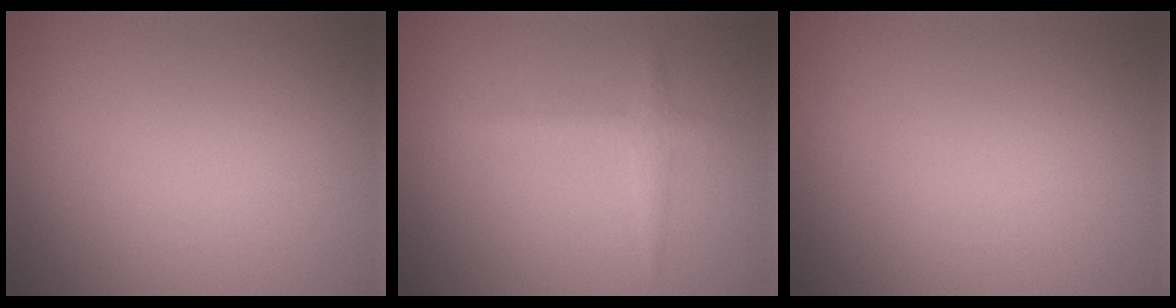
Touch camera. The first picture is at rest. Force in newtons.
{"total": 1.5, "press": 1.4, "slide": 0.2}
{"total": 0.0}